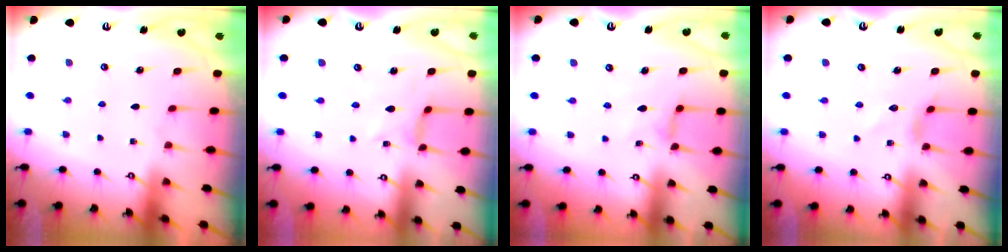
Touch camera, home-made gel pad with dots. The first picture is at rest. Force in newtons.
{"total": 0.9, "press": 0.9, "slide": 0.3}
{"total": 0.9, "press": 0.8, "slide": 0.3}
{"total": 2.3, "press": 2.3, "slide": 0.2}